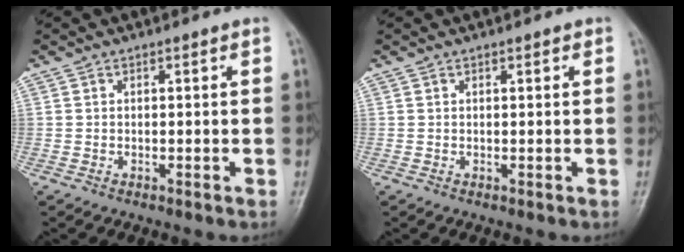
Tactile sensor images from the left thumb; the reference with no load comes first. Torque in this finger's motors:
{"motor_torque": [-0.24, 0.01, -0.02, 0.04, 0.05]}